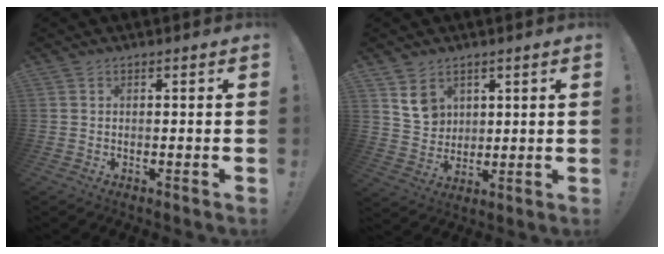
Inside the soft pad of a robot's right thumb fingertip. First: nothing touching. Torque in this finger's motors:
{"motor_torque": [0.06, 0.12, 0.43, 0.26, 0.01]}